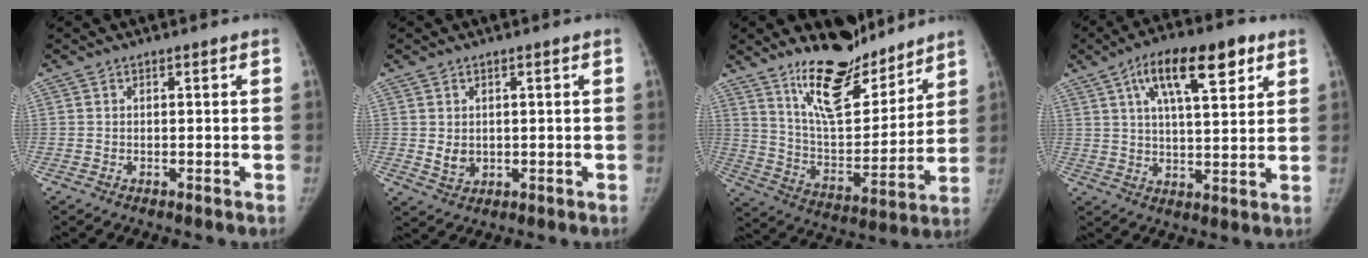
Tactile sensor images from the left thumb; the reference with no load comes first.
{"total": 2.8, "force": [0.6, 2.2, 1.7], "torque": [-0.020, -0.010, 0.020]}
{"total": 18.0, "force": [13.9, 6.6, 9.4], "torque": [-0.107, -0.102, 0.242]}
{"total": 15.4, "force": [7.4, 5.6, 12.2], "torque": [-0.170, -0.011, 0.118]}